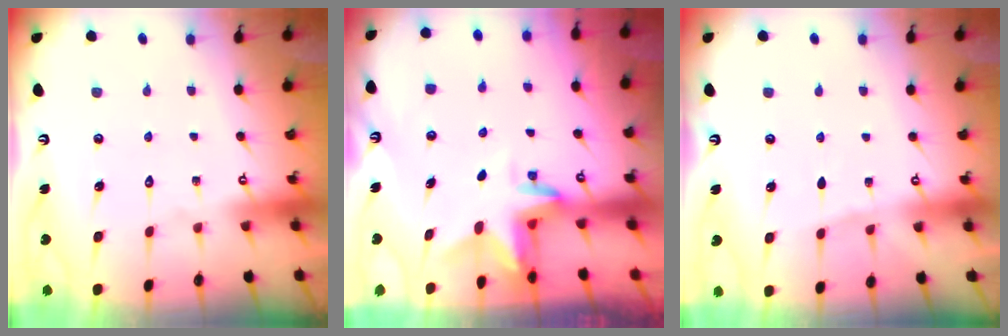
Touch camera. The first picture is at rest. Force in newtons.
{"total": 2.9, "press": 2.9, "slide": 0.2}
{"total": 3.0, "press": 2.9, "slide": 0.4}